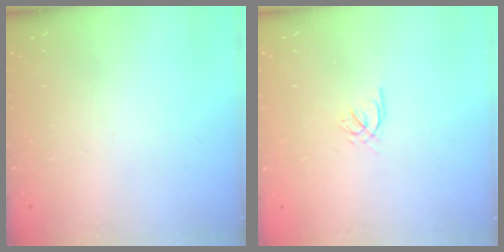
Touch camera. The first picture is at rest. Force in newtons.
{"total": 2.1, "press": 2.0, "slide": 0.5}